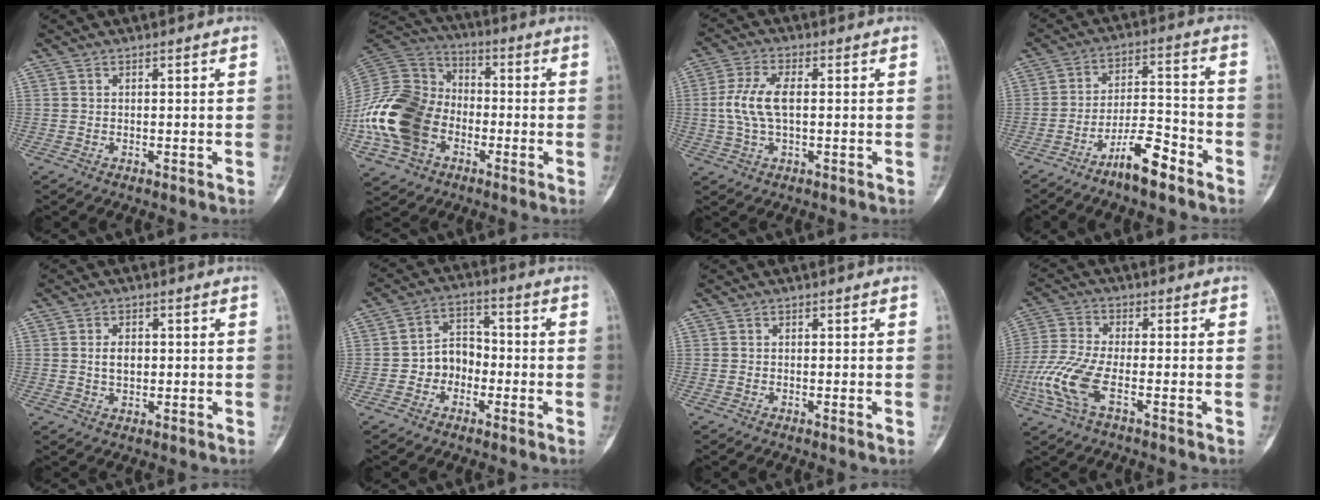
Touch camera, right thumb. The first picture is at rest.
{"total": 21.3, "force": [-5.8, 15.8, 13.1], "torque": [-0.270, 0.044, -0.108]}
{"total": 7.9, "force": [0.2, 3.6, 7.0], "torque": [-0.162, 0.012, 0.004]}
{"total": 9.1, "force": [-6.4, 2.3, 6.1], "torque": [-0.103, 0.056, -0.115]}
{"total": 3.4, "force": [0.2, 2.3, 2.5], "torque": [-0.034, 0.000, 0.006]}
{"total": 6.9, "force": [-1.9, 5.5, 3.6], "torque": [-0.030, 0.033, -0.045]}
{"total": 0.6, "force": [-0.1, -0.1, 0.5], "torque": [-0.007, -0.001, -0.001]}
{"total": 9.4, "force": [-3.5, 3.0, 8.2], "torque": [-0.212, 0.006, -0.076]}